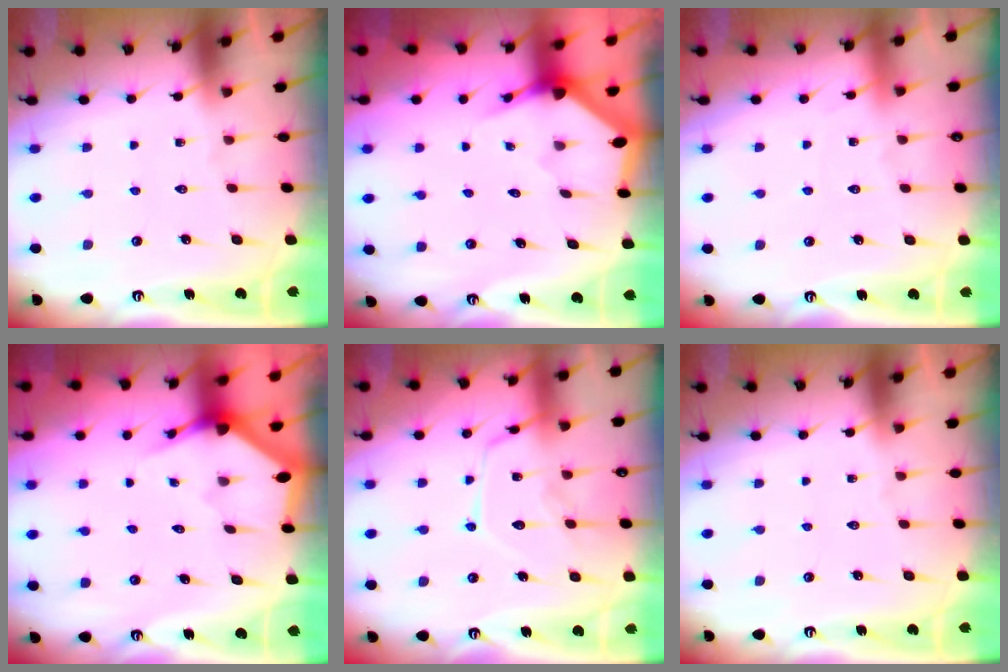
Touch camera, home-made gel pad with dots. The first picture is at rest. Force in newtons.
{"total": 2.9, "press": 2.9, "slide": 0.2}
{"total": 2.5, "press": 2.5, "slide": 0.3}
{"total": 2.9, "press": 2.9, "slide": 0.2}
{"total": 13.7, "press": 13.6, "slide": 1.2}
{"total": 0.0}